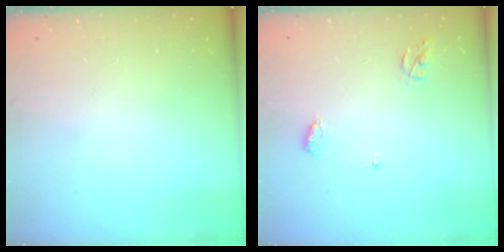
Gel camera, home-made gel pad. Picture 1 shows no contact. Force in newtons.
{"total": 5.1, "press": 5.1, "slide": 0.4}